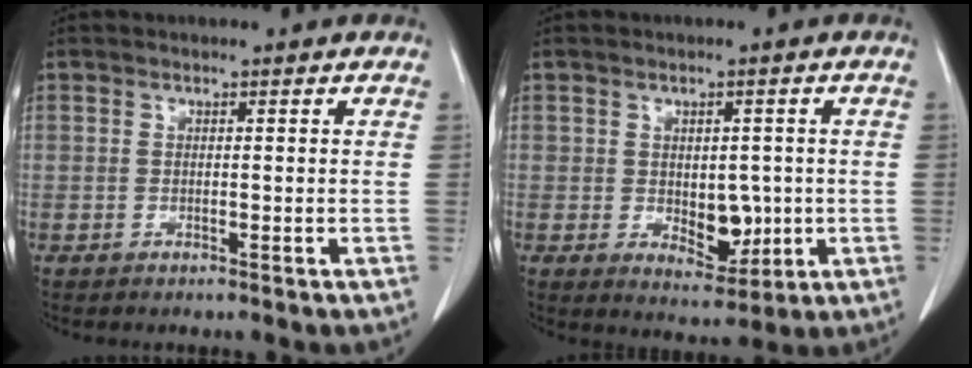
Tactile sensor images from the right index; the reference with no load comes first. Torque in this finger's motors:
{"motor_torque": [0.07, 0.15, 0.10, 0.02]}